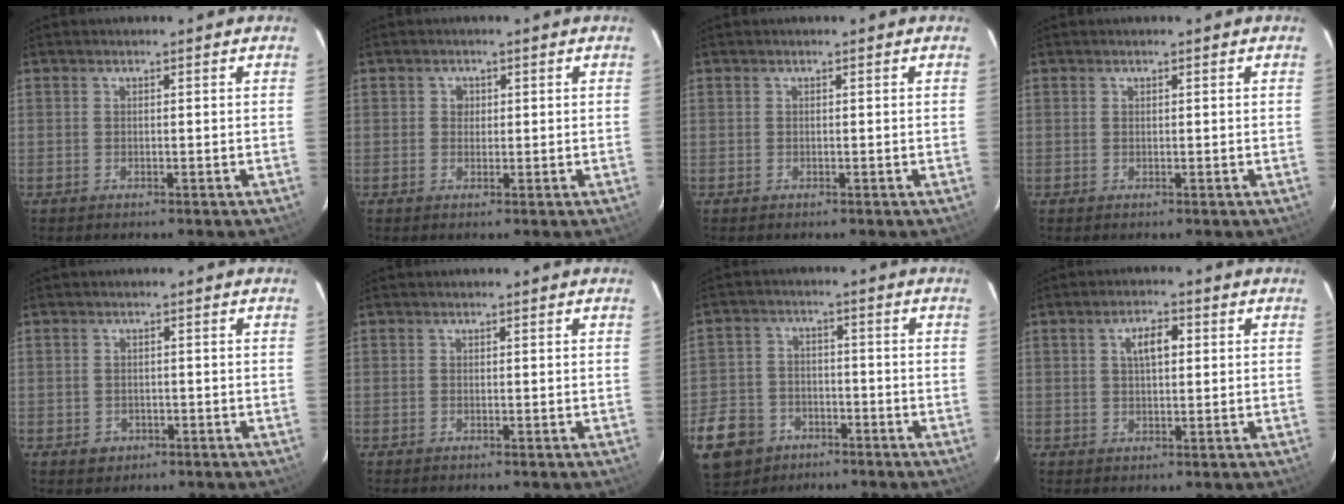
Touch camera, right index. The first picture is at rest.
{"total": 1.5, "force": [0.3, 1.5, 0.2], "torque": [0.000, 0.005, 0.003]}
{"total": 0.0}
{"total": 0.0}
{"total": 2.7, "force": [-1.0, 2.4, 0.6], "torque": [-0.013, 0.001, -0.010]}
{"total": 0.0}
{"total": 12.6, "force": [-6.9, 9.5, 4.6], "torque": [-0.135, 0.014, -0.106]}
{"total": 4.5, "force": [1.2, 2.0, 3.8], "torque": [-0.066, 0.012, 0.023]}